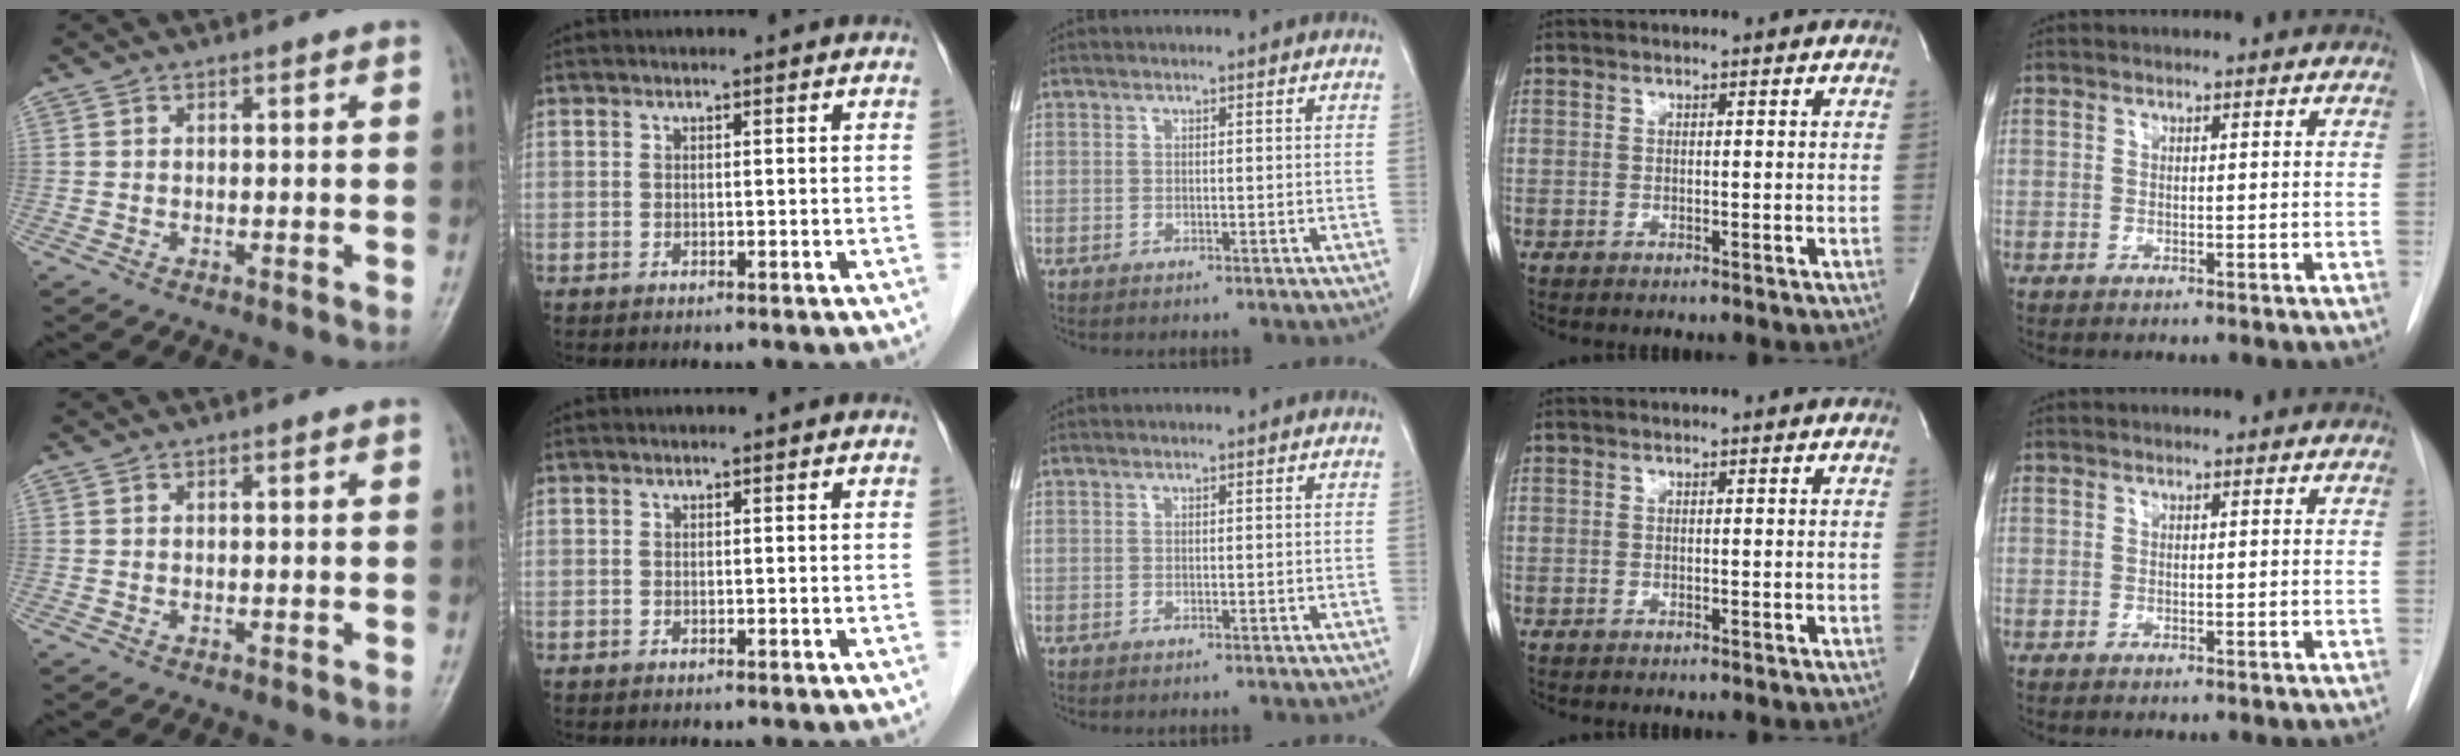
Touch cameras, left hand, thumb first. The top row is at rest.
{}